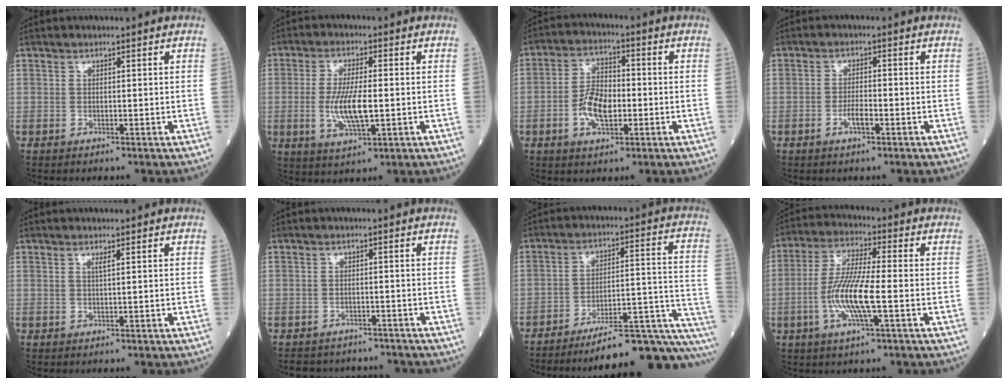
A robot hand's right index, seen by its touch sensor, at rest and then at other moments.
{"total": 7.9, "force": [-1.0, 1.7, 7.6], "torque": [-0.156, -0.008, -0.016]}
{"total": 7.3, "force": [-1.7, 3.4, 6.2], "torque": [-0.128, 0.008, -0.033]}
{"total": 2.5, "force": [-1.2, 0.6, 2.2], "torque": [-0.041, 0.001, -0.022]}
{"total": 0.8, "force": [0.4, -0.2, 0.7], "torque": [-0.019, -0.004, 0.008]}
{"total": 7.4, "force": [-6.7, 2.9, 0.4], "torque": [-0.003, 0.013, -0.081]}
{"total": 21.2, "force": [-18.0, 1.3, 11.1], "torque": [-0.070, 0.035, -0.250]}
{"total": 10.2, "force": [-2.5, 0.8, 9.9], "torque": [-0.202, -0.005, -0.053]}